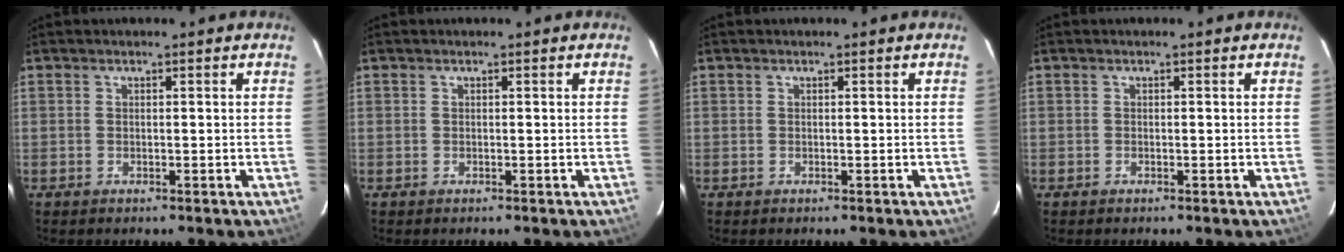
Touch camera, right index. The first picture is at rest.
{"total": 0.0}
{"total": 0.0}
{"total": 0.0}